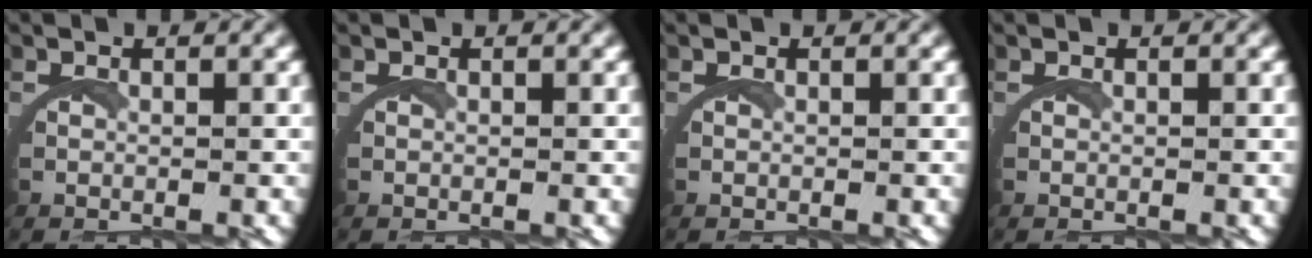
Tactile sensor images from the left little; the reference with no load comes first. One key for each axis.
{"total": 0.0}
{"total": 0.0}
{"total": 0.0}